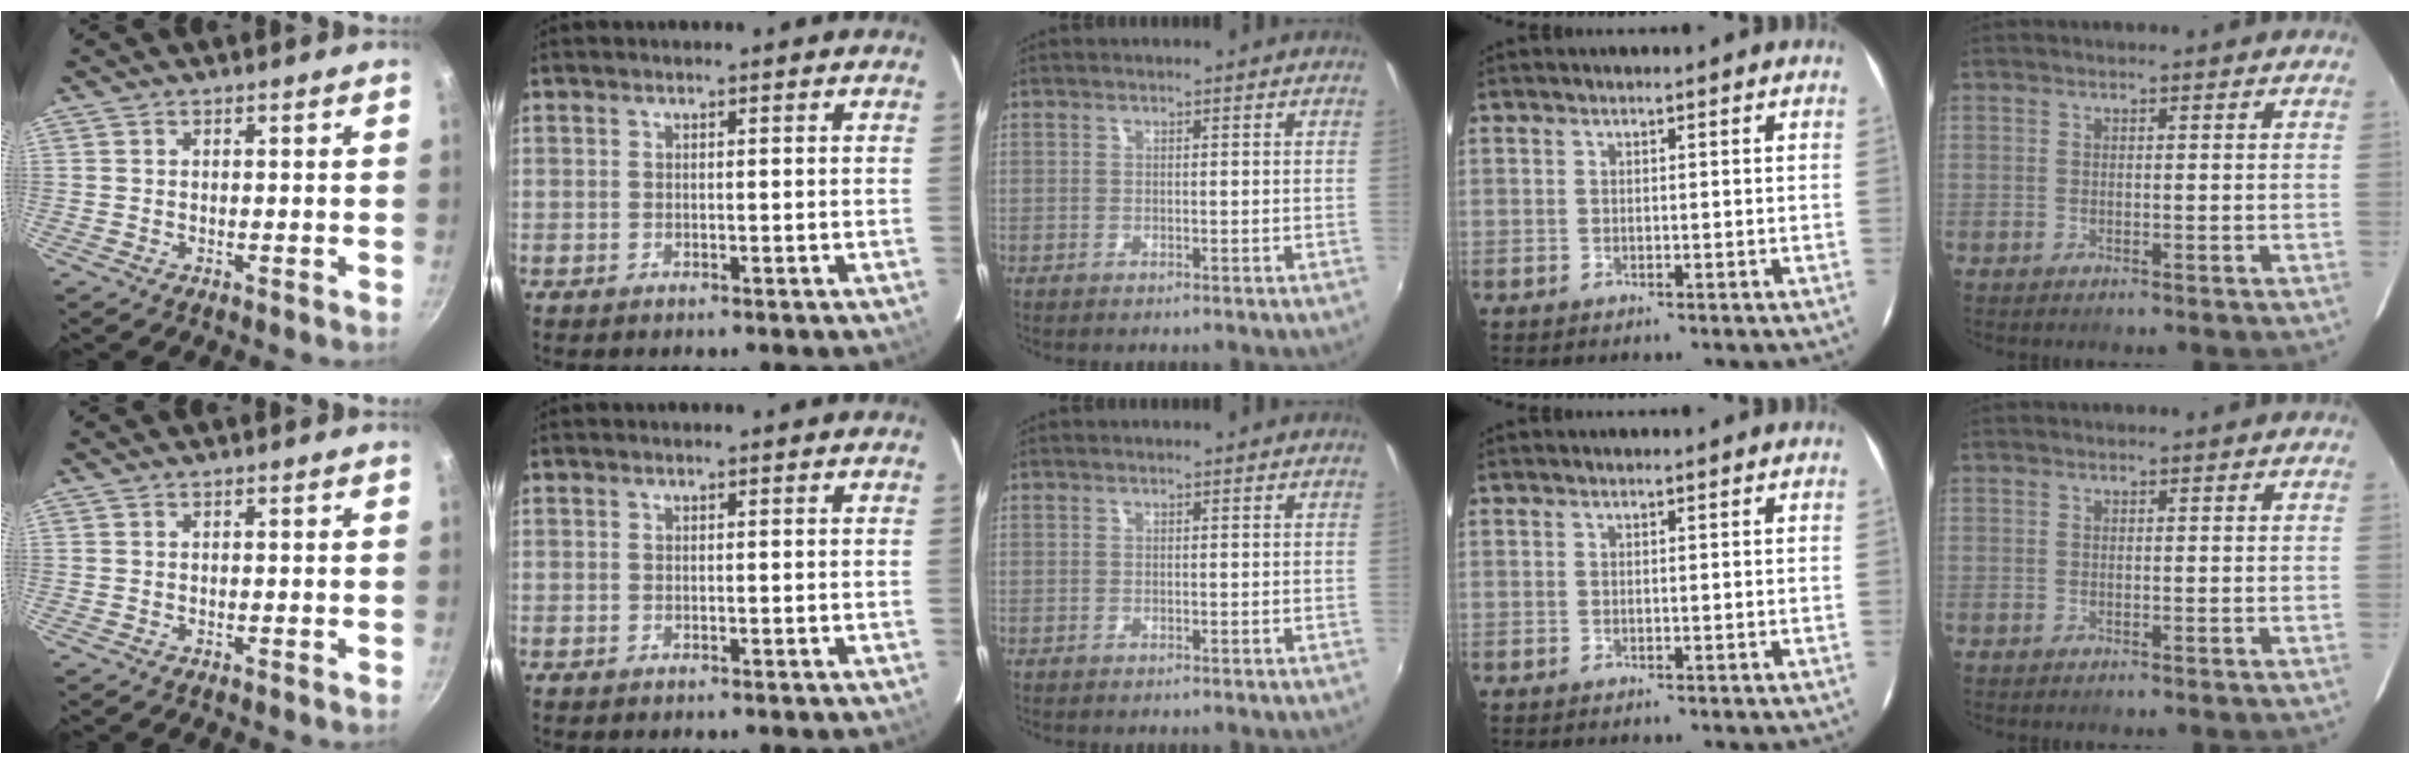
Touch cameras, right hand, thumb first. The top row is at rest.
{}